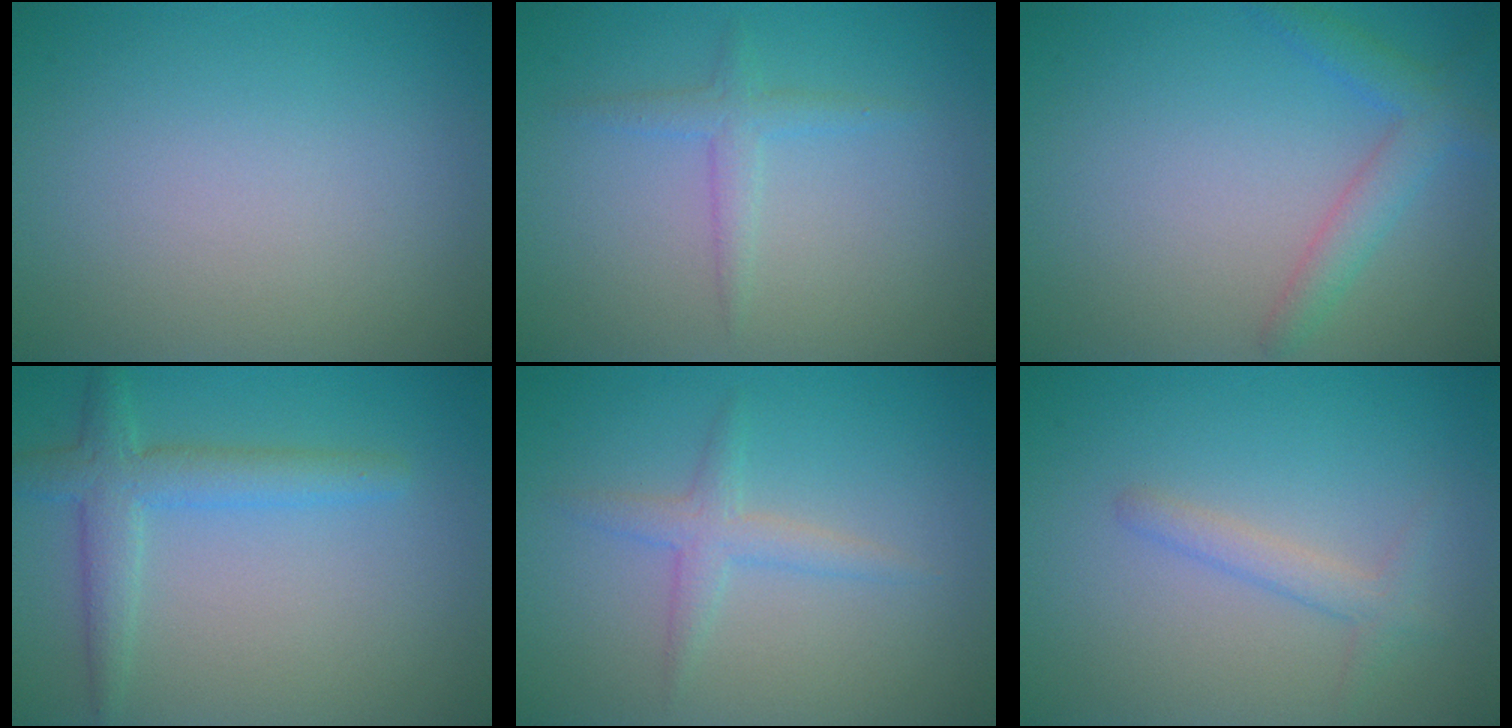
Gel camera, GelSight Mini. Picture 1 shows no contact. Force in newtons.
{"total": 1.7, "press": 1.7, "slide": 0.0}
{"total": 2.7, "press": 2.7, "slide": 0.2}
{"total": 3.5, "press": 3.5, "slide": 0.2}
{"total": 2.0, "press": 2.0, "slide": 0.1}
{"total": 1.7, "press": 1.7, "slide": 0.1}